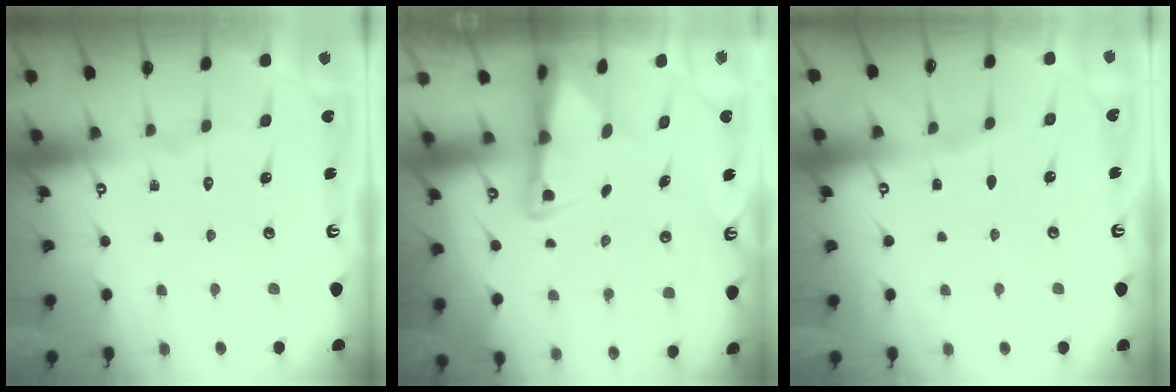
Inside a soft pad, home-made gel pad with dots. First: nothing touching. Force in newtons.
{"total": 2.9, "press": 2.9, "slide": 0.6}
{"total": 2.2, "press": 2.2, "slide": 0.3}